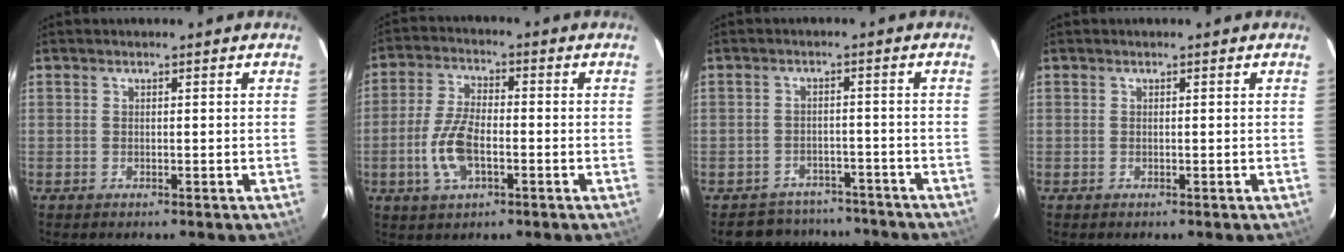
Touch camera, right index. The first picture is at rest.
{"total": 9.1, "force": [-2.7, 4.2, 7.6], "torque": [-0.164, 0.002, -0.050]}
{"total": 9.9, "force": [-8.6, 4.7, 1.5], "torque": [-0.041, 0.018, -0.108]}
{"total": 0.0}